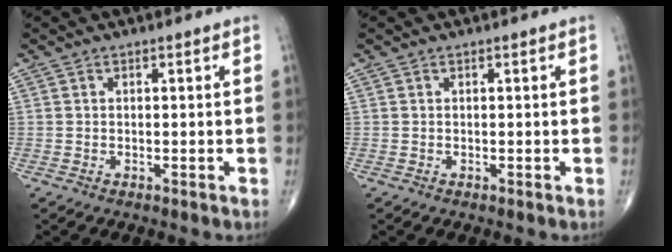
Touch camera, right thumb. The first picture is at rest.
{"total": 0.0}